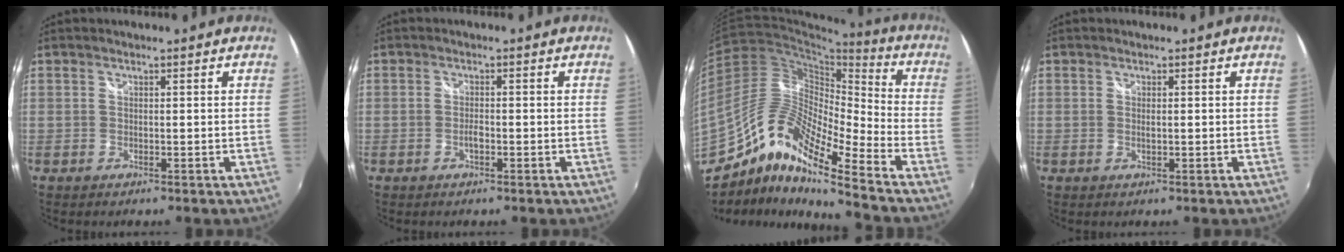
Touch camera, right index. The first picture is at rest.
{"total": 1.6, "force": [-0.7, 0.7, 1.2], "torque": [-0.026, -0.001, -0.013]}
{"total": 13.1, "force": [-9.0, 2.1, 9.3], "torque": [-0.167, 0.013, -0.190]}
{"total": 1.0, "force": [0.0, 0.2, 1.0], "torque": [-0.020, -0.001, 0.000]}